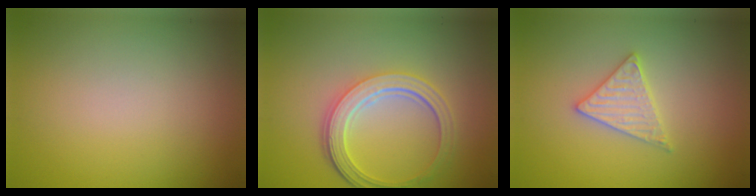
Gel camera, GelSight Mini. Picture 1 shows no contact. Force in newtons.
{"total": 5.0, "press": 3.7, "slide": 3.3}
{"total": 2.6, "press": 2.6, "slide": 0.3}